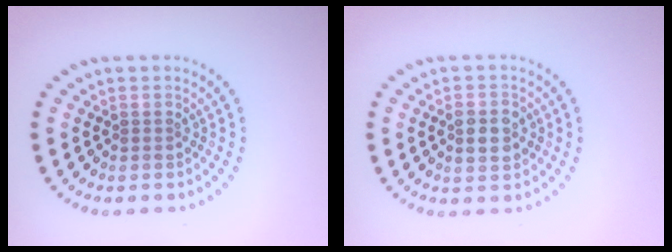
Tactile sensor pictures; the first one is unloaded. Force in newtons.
{"total": 2.9, "press": 2.9, "slide": 0.3}